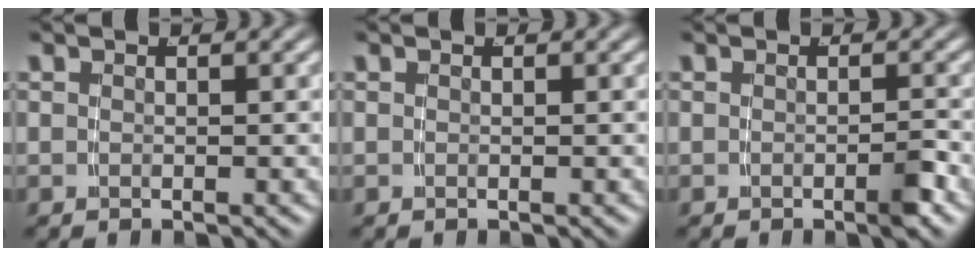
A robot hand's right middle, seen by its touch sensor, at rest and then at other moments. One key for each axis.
{"total": 0.0}
{"total": 1.3, "fx": -0.8, "fy": 0.0, "fz": 1.0, "tx": -0.016, "ty": 0.003, "tz": -0.017}